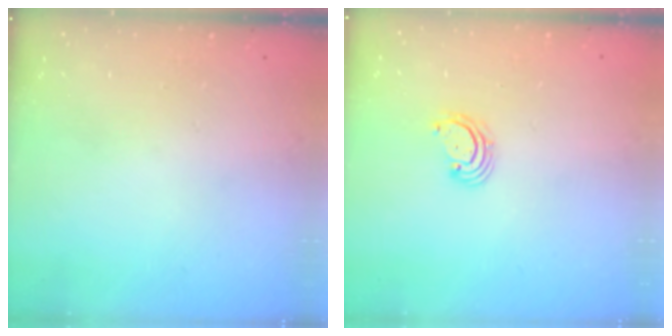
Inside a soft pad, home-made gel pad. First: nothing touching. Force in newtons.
{"total": 2.7, "press": 2.7, "slide": 0.7}